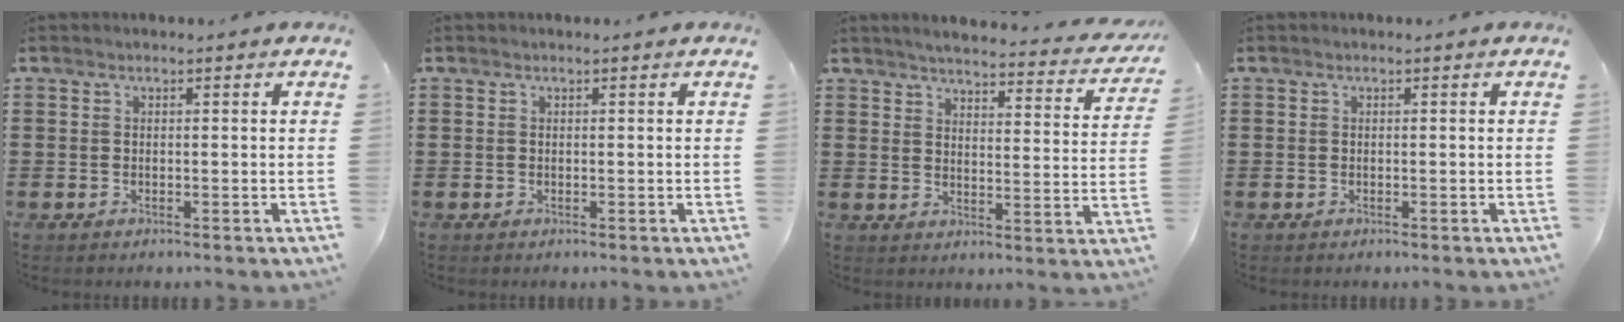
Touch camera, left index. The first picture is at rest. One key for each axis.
{"total": 0.0}
{"total": 3.8, "fx": 3.6, "fy": 0.0, "fz": 1.3, "tx": -0.037, "ty": -0.029, "tz": 0.055}
{"total": 0.0}